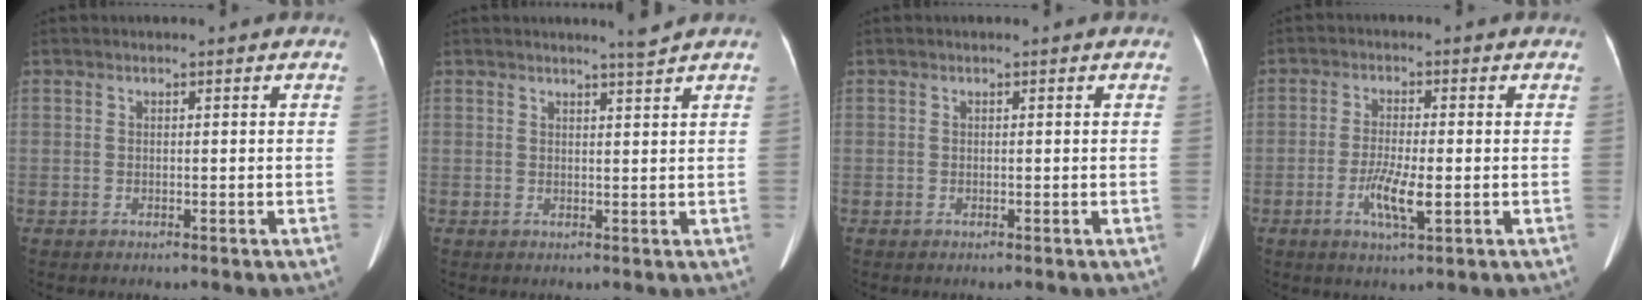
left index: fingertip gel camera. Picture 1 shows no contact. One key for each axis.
{"total": 1.8, "fx": 1.5, "fy": -0.9, "fz": 0.4, "tx": -0.017, "ty": -0.016, "tz": 0.029}
{"total": 0.0}
{"total": 5.3, "fx": -1.5, "fy": 0.8, "fz": 5.0, "tx": -0.099, "ty": -0.008, "tz": -0.027}